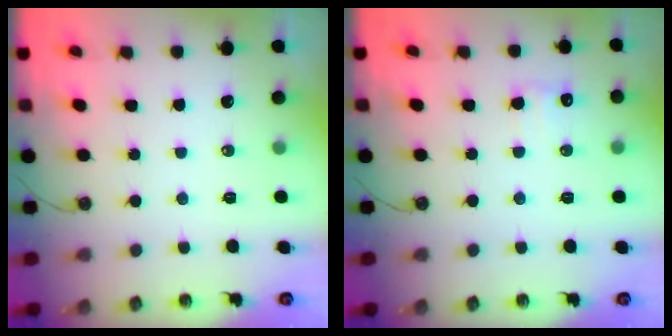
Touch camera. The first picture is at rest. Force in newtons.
{"total": 7.1, "press": 7.0, "slide": 1.2}